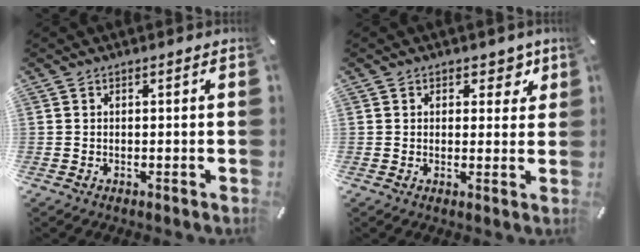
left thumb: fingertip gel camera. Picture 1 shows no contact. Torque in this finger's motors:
{"motor_torque": [0.20, -0.09, 0.06, -0.05, -0.02]}